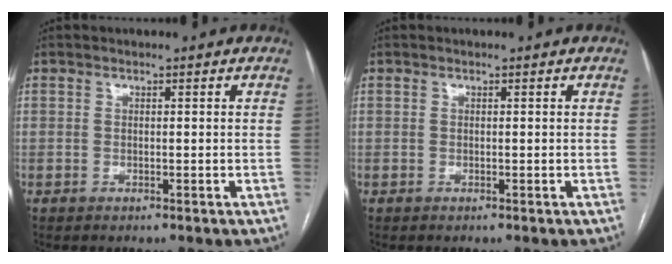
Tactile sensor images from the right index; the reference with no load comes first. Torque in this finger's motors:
{"motor_torque": [0.00, 0.00, 0.00, 0.00]}